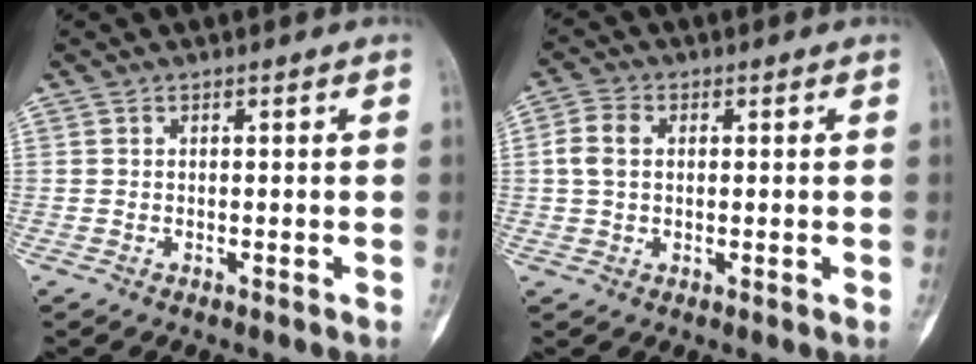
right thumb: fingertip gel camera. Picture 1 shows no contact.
{"total": 4.6, "force": [0.6, 3.4, 3.1], "torque": [-0.066, 0.011, 0.008]}